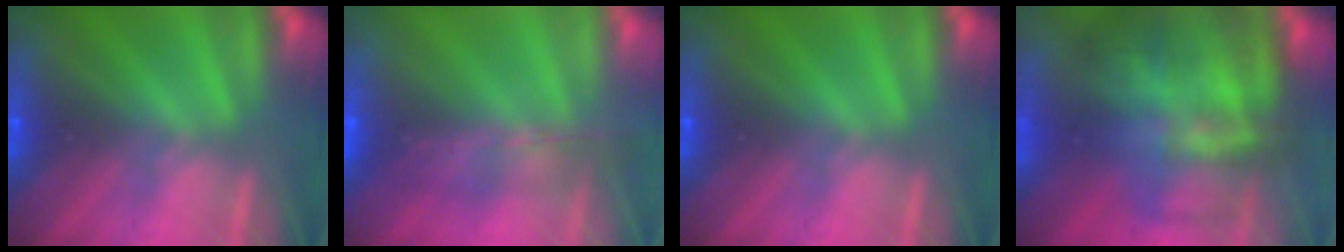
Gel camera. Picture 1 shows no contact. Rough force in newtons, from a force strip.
{"total": 7.6}
{"total": 0.0}
{"total": 10.8}